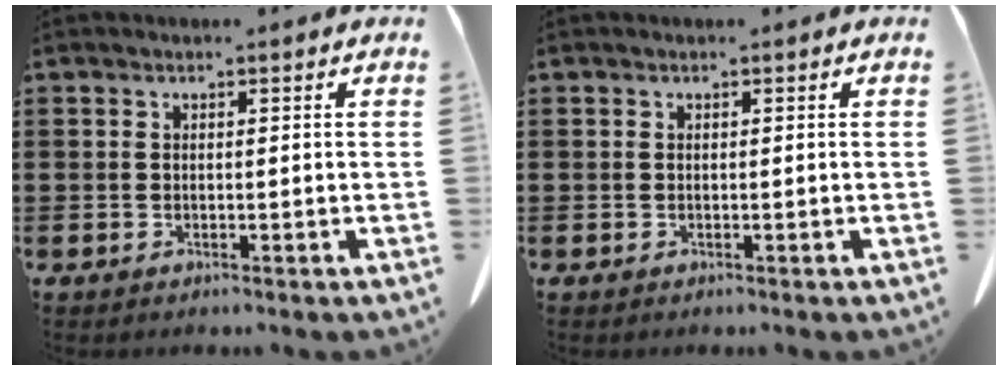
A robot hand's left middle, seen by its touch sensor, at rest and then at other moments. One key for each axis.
{"total": 0.0}